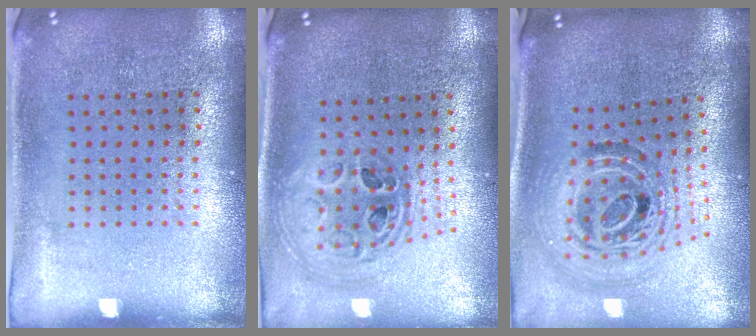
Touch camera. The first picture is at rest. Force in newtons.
{"total": 1.2, "press": 1.1, "slide": 0.5}
{"total": 1.9, "press": 1.5, "slide": 1.1}